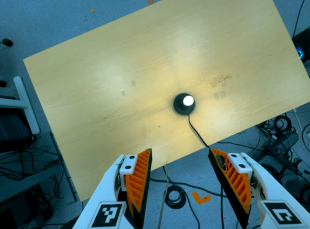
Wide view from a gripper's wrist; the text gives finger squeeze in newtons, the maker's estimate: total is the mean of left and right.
{"total": 0.0}